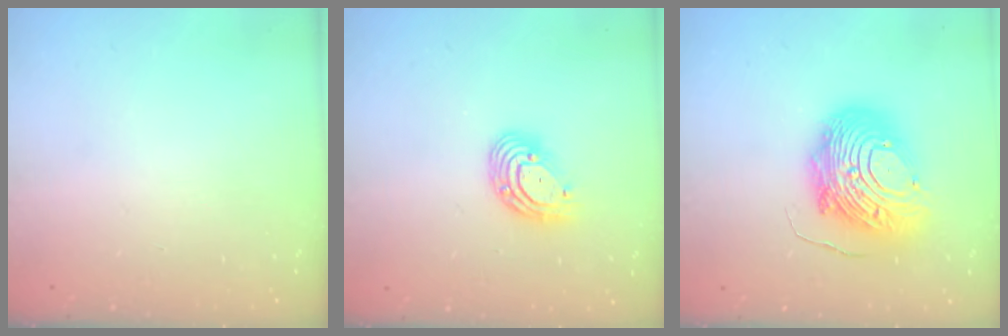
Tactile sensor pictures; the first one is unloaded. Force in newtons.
{"total": 9.0, "press": 8.8, "slide": 1.9}
{"total": 14.8, "press": 14.7, "slide": 1.3}